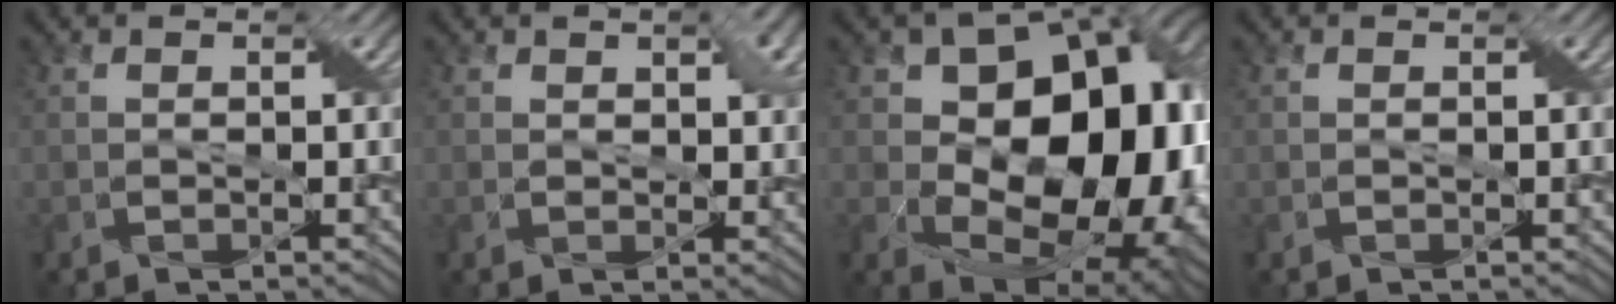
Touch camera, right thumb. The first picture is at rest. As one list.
[{"total": 2.2, "force": [1.1, 1.3, 1.4], "torque": [-0.023, -0.003, 0.014]}, {"total": 18.6, "force": [2.0, 11.9, 14.2], "torque": [-0.189, -0.018, 0.050]}, {"total": 0.0}]